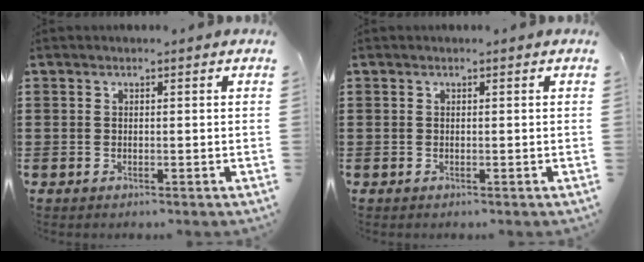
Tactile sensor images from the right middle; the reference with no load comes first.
{"total": 0.0}